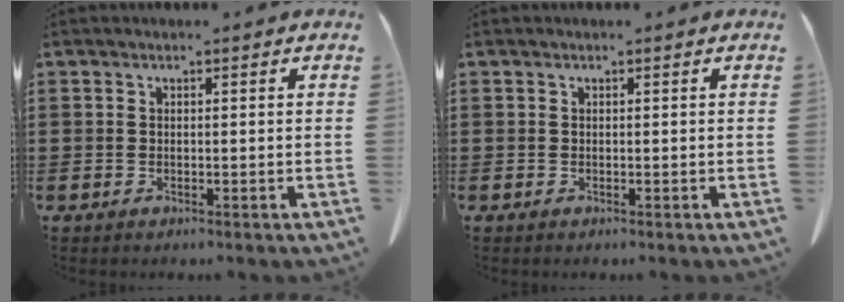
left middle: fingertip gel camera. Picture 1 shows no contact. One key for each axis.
{"total": 0.0}